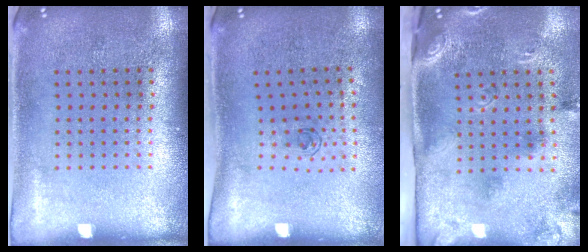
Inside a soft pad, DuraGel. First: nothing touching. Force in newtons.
{"total": 0.7, "press": 0.2, "slide": 0.6}
{"total": 3.0, "press": 1.8, "slide": 2.3}